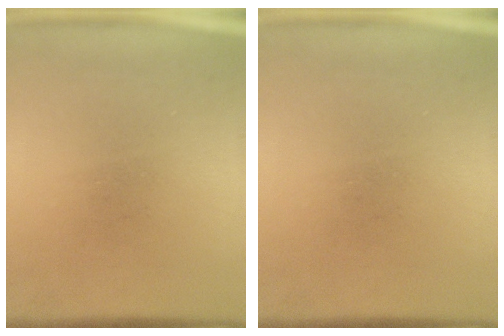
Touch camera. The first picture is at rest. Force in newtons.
{"total": 0.0}